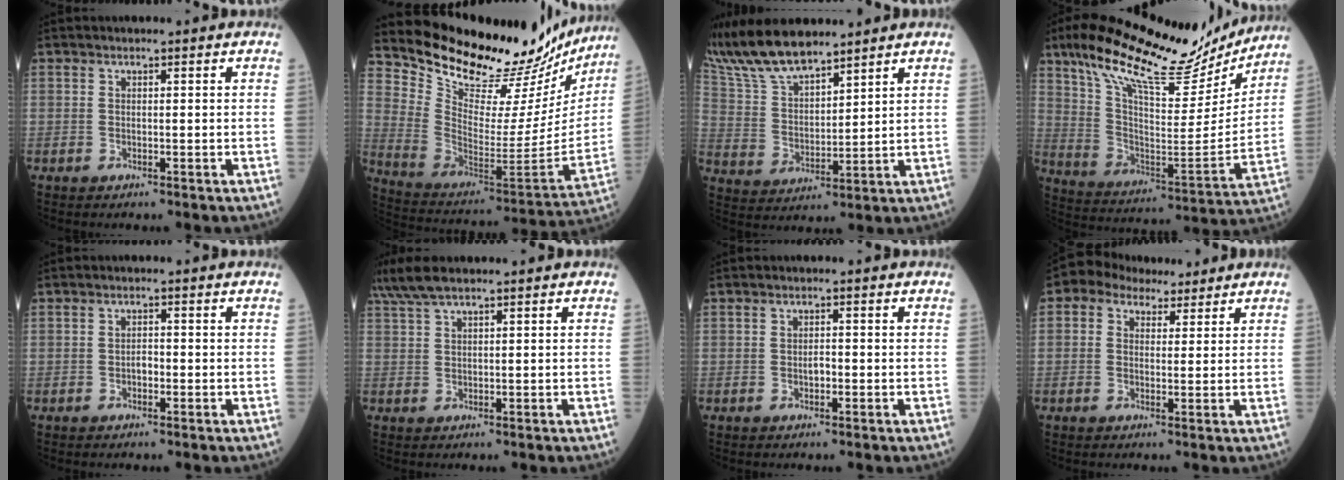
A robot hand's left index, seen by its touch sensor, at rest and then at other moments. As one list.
[{"total": 27.8, "force": [25.3, 7.4, 8.9], "torque": [-0.148, -0.078, 0.353]}, {"total": 13.4, "force": [11.9, 2.8, 5.4], "torque": [-0.126, 0.015, 0.241]}, {"total": 24.8, "force": [20.1, 6.0, 13.2], "torque": [-0.227, 0.004, 0.308]}, {"total": 1.4, "force": [-0.6, 0.8, 1.0], "torque": [-0.013, 0.002, -0.013]}, {"total": 5.0, "force": [3.9, 0.8, 3.1], "torque": [-0.074, 0.022, 0.080]}, {"total": 1.3, "force": [-0.5, 0.7, 1.0], "torque": [-0.016, 0.001, -0.011]}, {"total": 5.8, "force": [4.1, 3.7, 1.9], "torque": [-0.035, 0.031, 0.067]}]